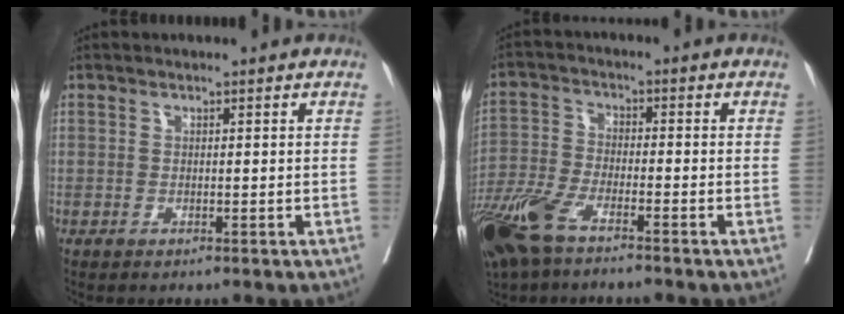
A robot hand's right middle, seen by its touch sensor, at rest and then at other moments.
{"total": 10.4, "force": [-7.3, 2.8, 6.8], "torque": [-0.149, -0.021, -0.146]}